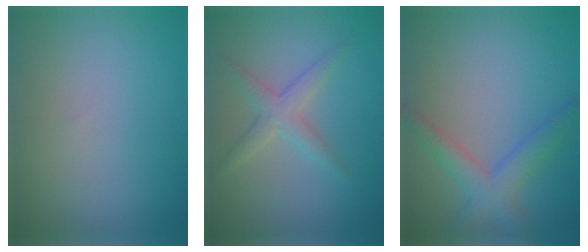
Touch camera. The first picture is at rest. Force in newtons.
{"total": 2.4, "press": 2.4, "slide": 0.1}
{"total": 3.4, "press": 3.4, "slide": 0.2}